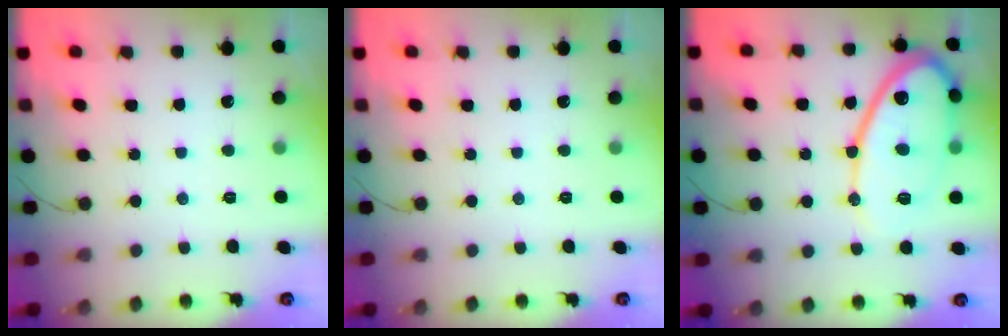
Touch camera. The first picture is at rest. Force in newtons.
{"total": 0.0}
{"total": 17.5, "press": 17.4, "slide": 1.4}